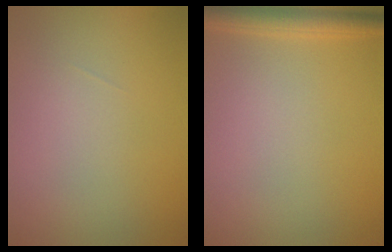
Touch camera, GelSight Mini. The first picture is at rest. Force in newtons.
{"total": 2.5, "press": 2.5, "slide": 0.1}